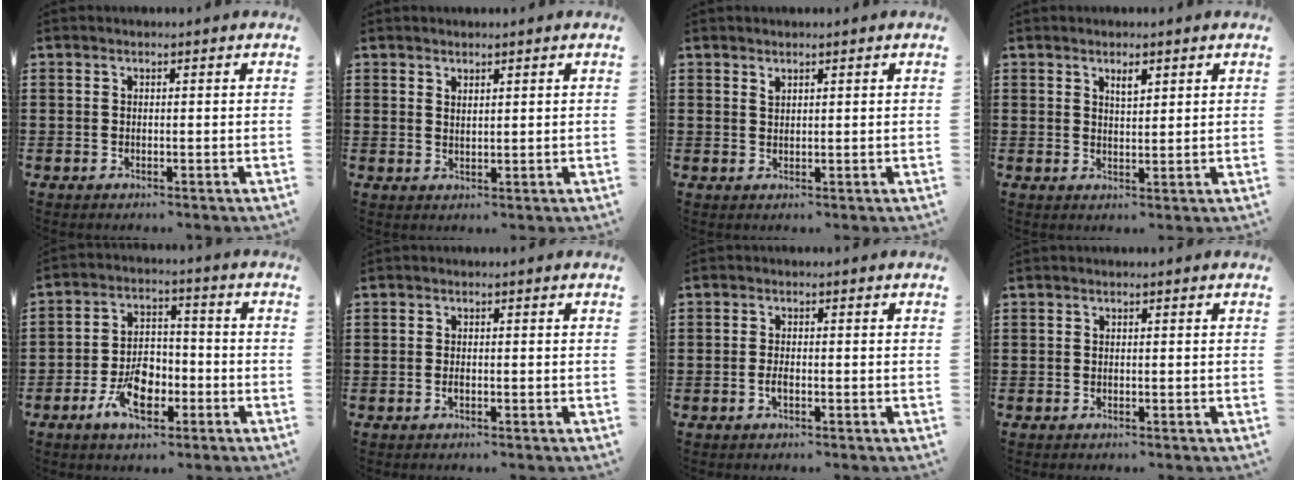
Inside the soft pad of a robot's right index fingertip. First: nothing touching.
{"total": 1.4, "force": [1.3, 0.3, 0.1], "torque": [-0.004, 0.002, 0.026]}
{"total": 1.0, "force": [0.9, 0.3, 0.3], "torque": [-0.007, 0.002, 0.016]}
{"total": 2.0, "force": [1.3, 0.6, 1.4], "torque": [-0.023, 0.000, 0.020]}
{"total": 7.8, "force": [-3.1, 4.4, 5.6], "torque": [-0.102, 0.008, -0.058]}
{"total": 0.7, "force": [-0.3, 0.3, 0.6], "torque": [-0.012, -0.005, -0.004]}
{"total": 1.4, "force": [-0.5, 0.5, 1.2], "torque": [-0.022, -0.001, -0.008]}
{"total": 0.0}